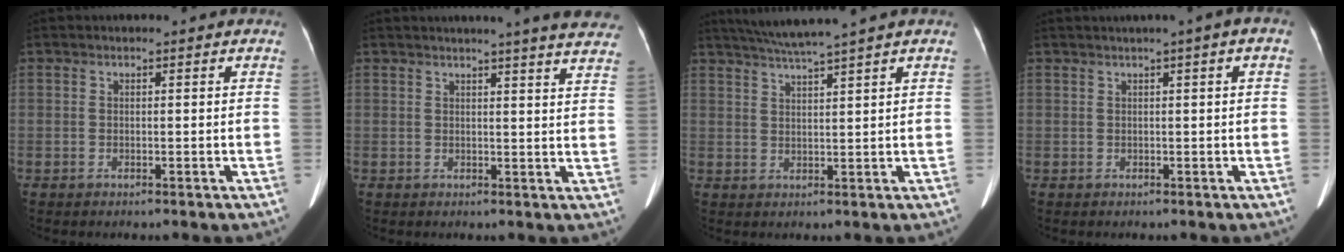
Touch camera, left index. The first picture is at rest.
{"total": 14.7, "force": [13.2, 0.5, 6.3], "torque": [-0.074, -0.026, 0.137]}
{"total": 6.4, "force": [5.4, -1.7, 3.0], "torque": [-0.052, 0.009, 0.096]}
{"total": 2.6, "force": [0.9, 0.2, 2.4], "torque": [-0.034, 0.019, 0.013]}